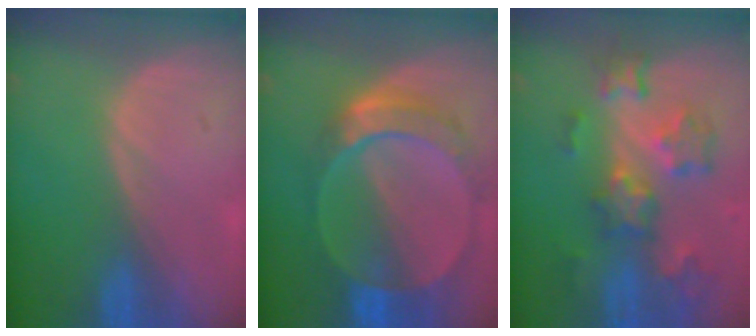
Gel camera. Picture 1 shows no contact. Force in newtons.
{"total": 9.7, "press": 8.3, "slide": 5.0}
{"total": 9.2, "press": 8.1, "slide": 4.3}